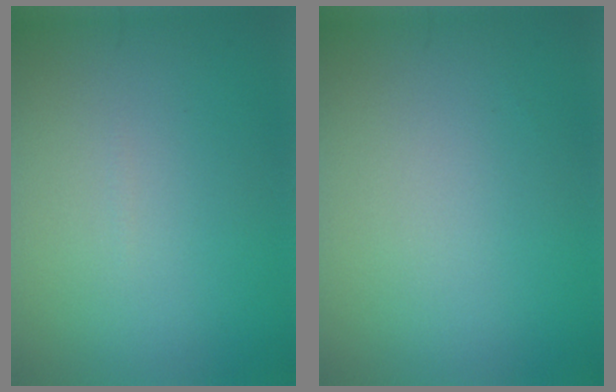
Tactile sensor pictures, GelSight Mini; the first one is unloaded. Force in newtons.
{"total": 0.0}